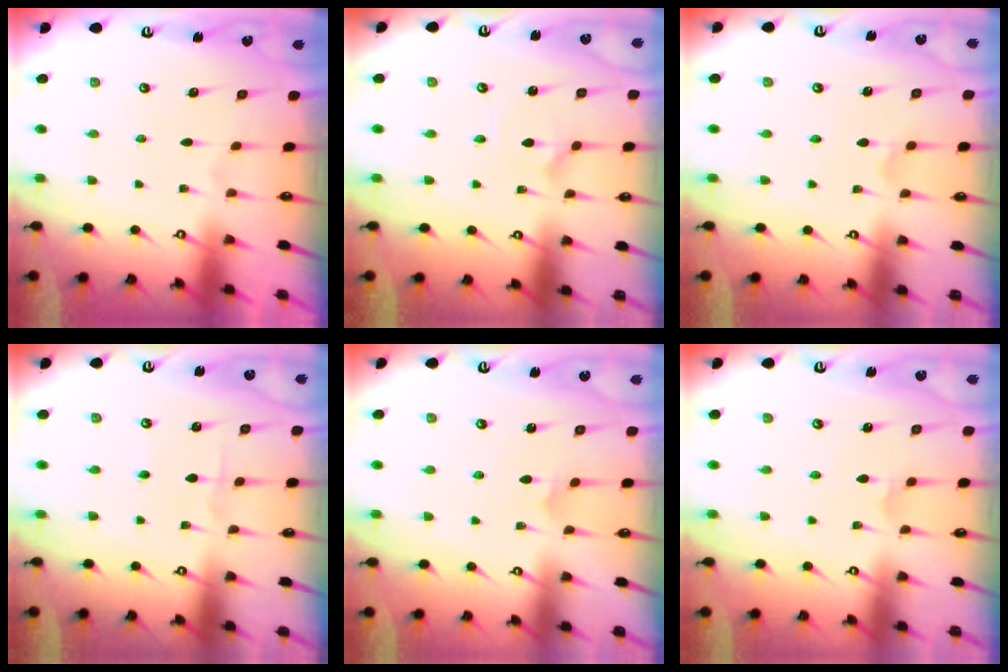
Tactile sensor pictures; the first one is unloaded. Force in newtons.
{"total": 2.2, "press": 2.2, "slide": 0.4}
{"total": 1.3, "press": 1.3, "slide": 0.1}
{"total": 1.8, "press": 1.7, "slide": 0.2}
{"total": 3.2, "press": 3.2, "slide": 0.3}
{"total": 2.5, "press": 2.5, "slide": 0.2}